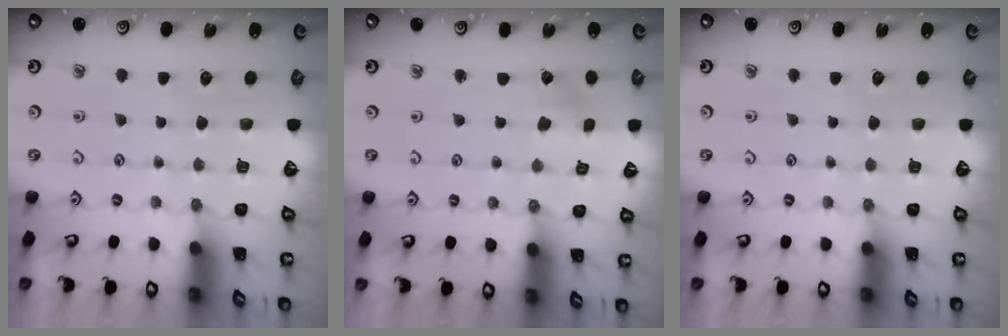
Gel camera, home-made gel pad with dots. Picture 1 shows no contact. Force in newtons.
{"total": 0.8, "press": 0.8, "slide": 0.2}
{"total": 0.0}